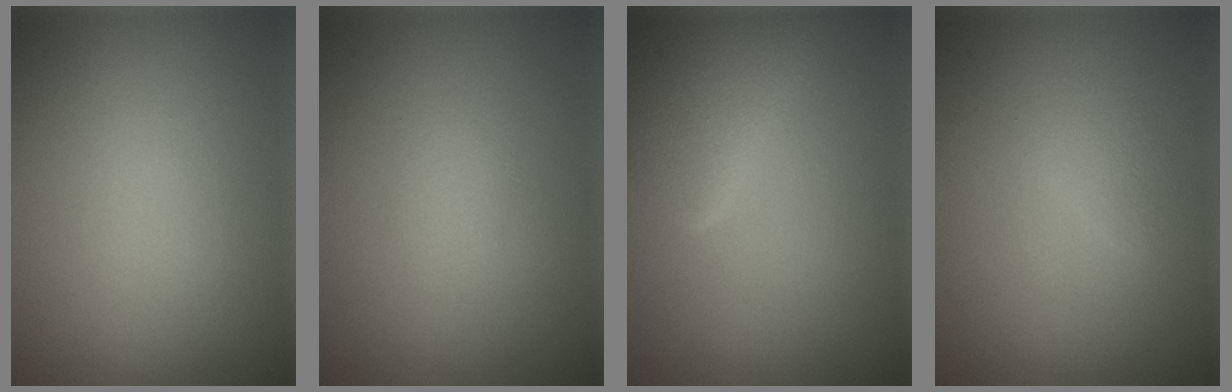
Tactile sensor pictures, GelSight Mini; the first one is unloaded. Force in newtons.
{"total": 0.8, "press": 0.8, "slide": 0.0}
{"total": 5.0, "press": 5.0, "slide": 0.3}
{"total": 0.9, "press": 0.9, "slide": 0.0}